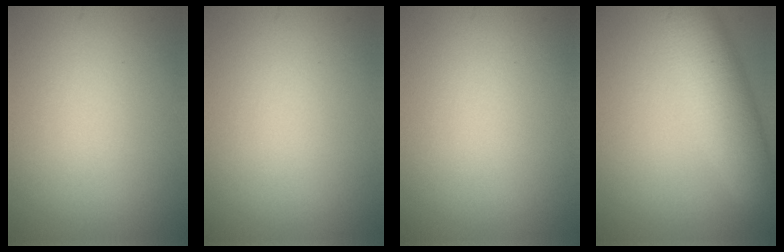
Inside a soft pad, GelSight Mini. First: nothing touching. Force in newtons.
{"total": 0.0}
{"total": 0.0}
{"total": 6.1, "press": 6.1, "slide": 0.1}